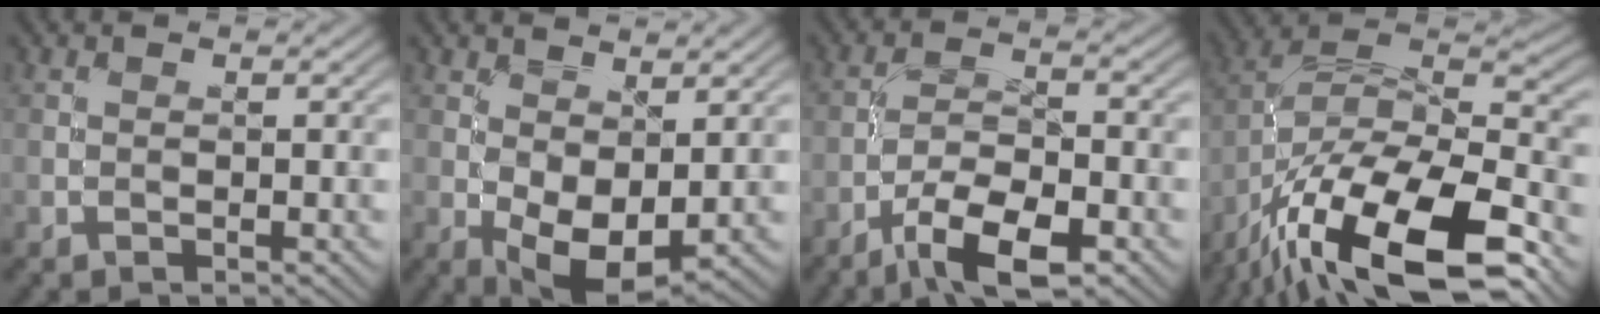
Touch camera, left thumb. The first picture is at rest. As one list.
[{"total": 6.0, "force": [-0.3, 3.3, 5.0], "torque": [-0.105, -0.009, -0.001]}, {"total": 7.9, "force": [-5.0, 2.5, 5.7], "torque": [-0.099, 0.002, -0.096]}, {"total": 19.0, "force": [-11.5, 7.3, 13.3], "torque": [-0.262, -0.017, -0.192]}]